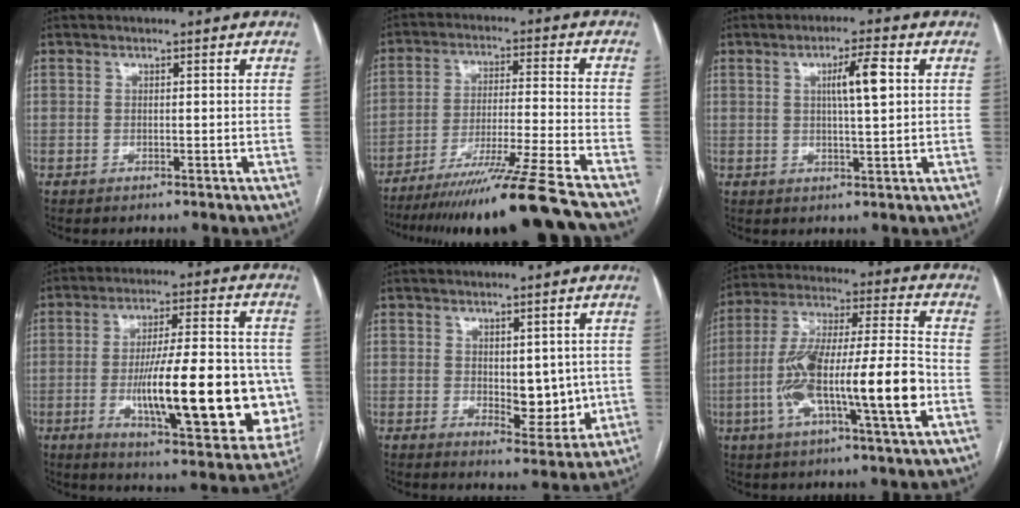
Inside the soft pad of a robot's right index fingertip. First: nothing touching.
{"total": 20.9, "force": [-17.8, -2.9, 10.5], "torque": [-0.139, -0.048, -0.280]}
{"total": 5.6, "force": [1.4, 0.3, 5.4], "torque": [-0.092, 0.004, 0.023]}
{"total": 23.7, "force": [-4.1, 4.9, 22.8], "torque": [-0.291, 0.002, -0.046]}
{"total": 6.7, "force": [0.0, 3.2, 5.8], "torque": [-0.074, -0.009, 0.012]}
{"total": 18.9, "force": [-4.8, 1.9, 18.2], "torque": [-0.336, 0.006, -0.080]}